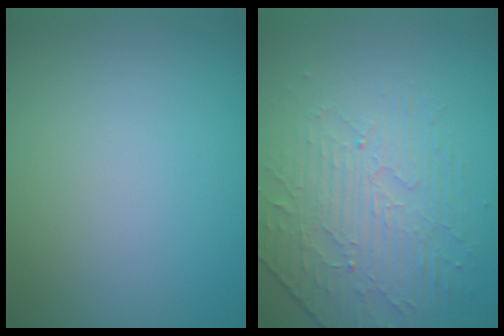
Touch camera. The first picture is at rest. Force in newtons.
{"total": 4.1, "press": 3.5, "slide": 2.1}